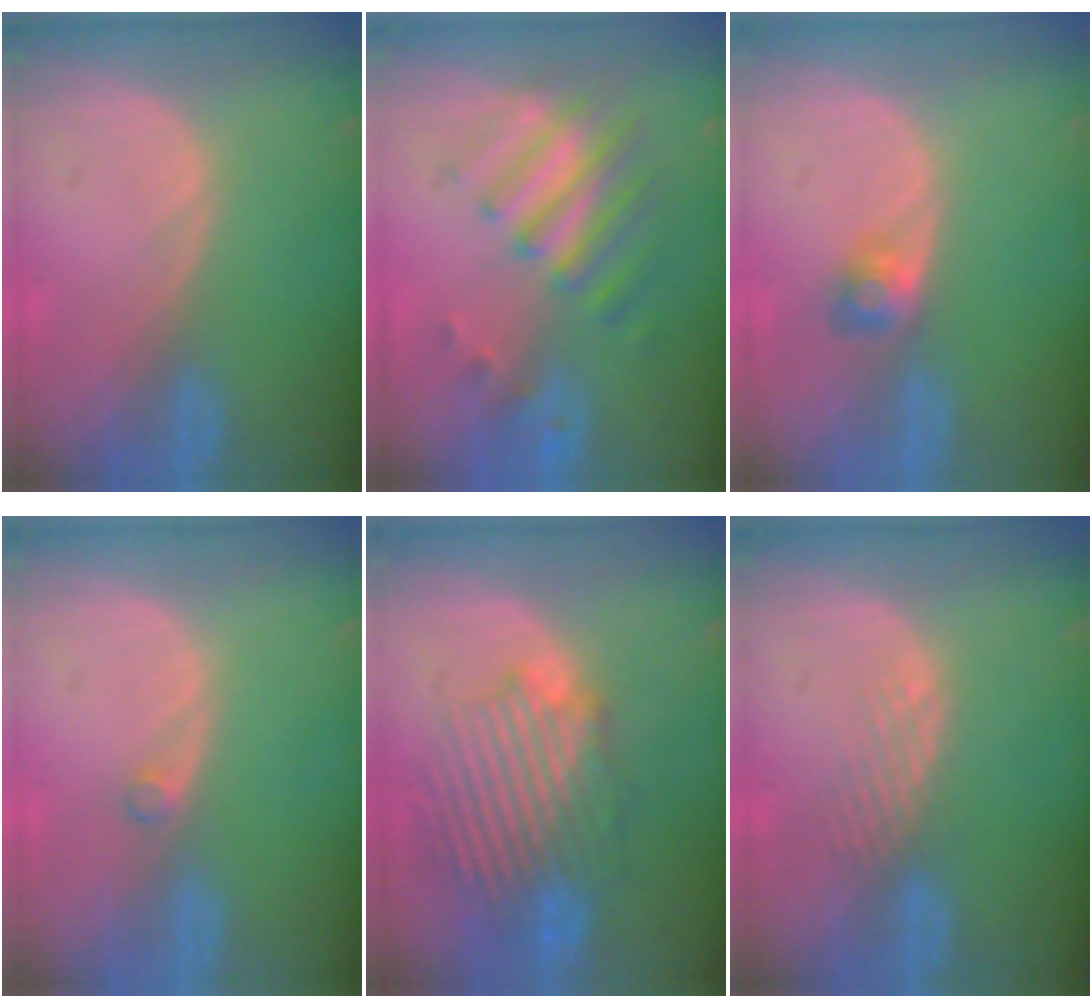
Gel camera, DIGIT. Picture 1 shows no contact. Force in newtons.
{"total": 7.9, "press": 7.0, "slide": 3.8}
{"total": 2.5, "press": 2.3, "slide": 0.9}
{"total": 0.9, "press": 0.9, "slide": 0.2}
{"total": 9.6, "press": 9.4, "slide": 2.2}
{"total": 2.2, "press": 2.2, "slide": 0.2}